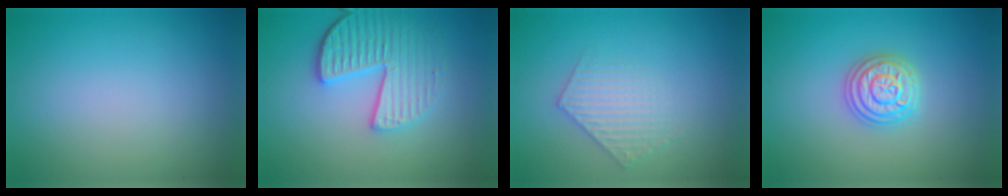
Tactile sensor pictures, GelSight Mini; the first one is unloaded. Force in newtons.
{"total": 4.6, "press": 3.9, "slide": 2.5}
{"total": 2.4, "press": 2.4, "slide": 0.3}
{"total": 3.6, "press": 3.6, "slide": 0.4}